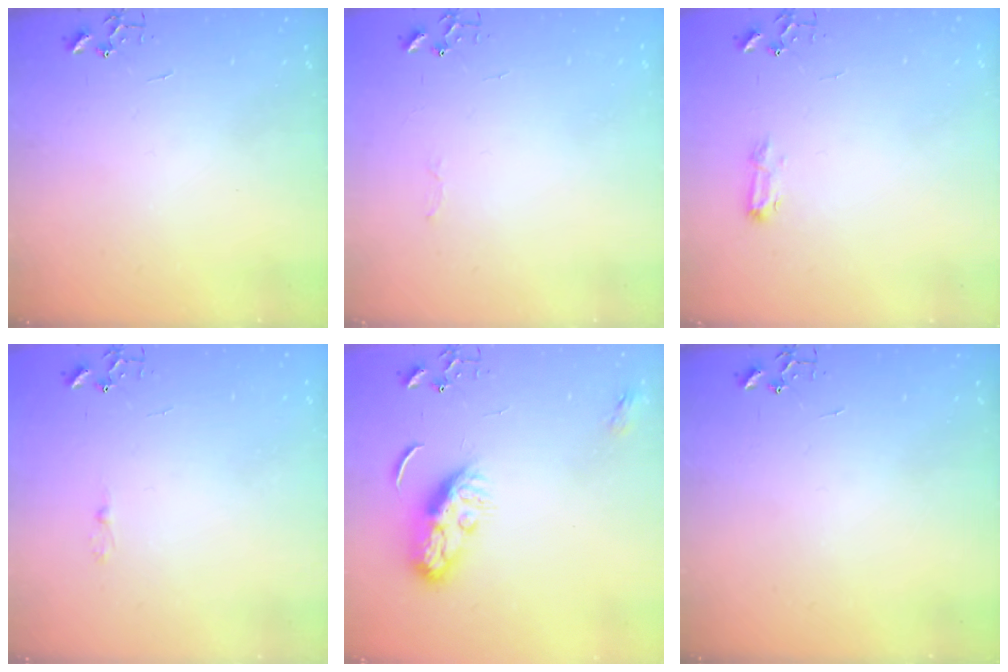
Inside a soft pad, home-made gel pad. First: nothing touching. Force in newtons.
{"total": 2.5, "press": 2.5, "slide": 0.4}
{"total": 7.7, "press": 7.6, "slide": 0.9}
{"total": 2.5, "press": 2.5, "slide": 0.3}
{"total": 8.8, "press": 8.8, "slide": 0.5}
{"total": 0.0}